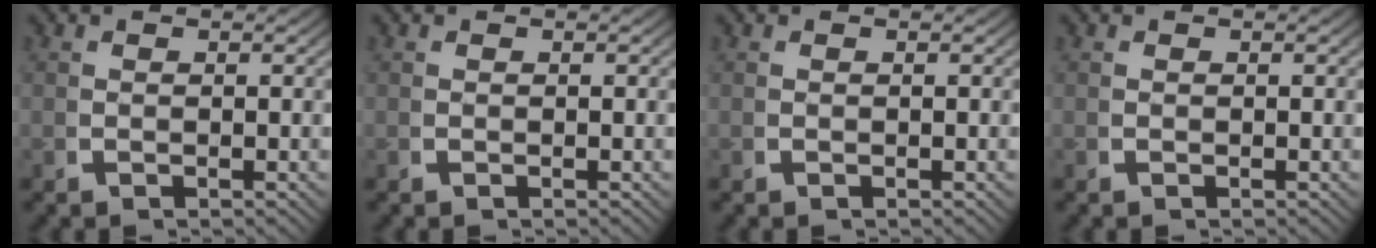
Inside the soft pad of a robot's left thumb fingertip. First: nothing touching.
{"total": 0.0}
{"total": 0.0}
{"total": 0.0}